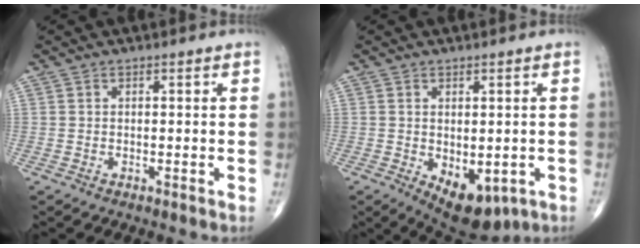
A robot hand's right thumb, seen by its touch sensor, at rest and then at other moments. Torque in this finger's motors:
{"motor_torque": [-0.58, 0.25, -0.27, -0.19, 0.06]}